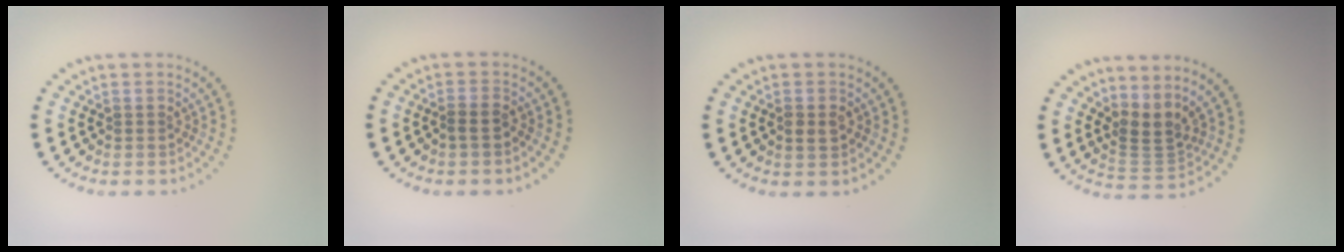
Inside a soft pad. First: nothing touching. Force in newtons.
{"total": 1.1, "press": 0.9, "slide": 0.7}
{"total": 1.5, "press": 1.5, "slide": 0.4}
{"total": 2.8, "press": 2.0, "slide": 1.9}